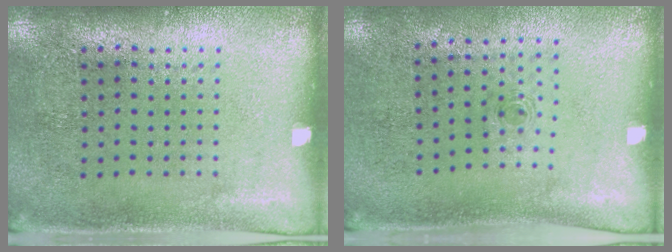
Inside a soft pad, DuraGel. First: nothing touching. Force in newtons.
{"total": 0.7, "press": 0.3, "slide": 0.6}